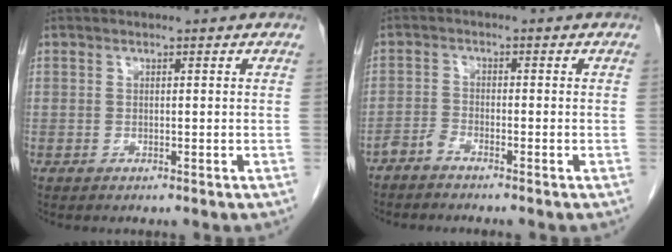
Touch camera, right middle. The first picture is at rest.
{"total": 1.8, "force": [-1.7, 0.0, 0.6], "torque": [-0.015, -0.002, -0.037]}